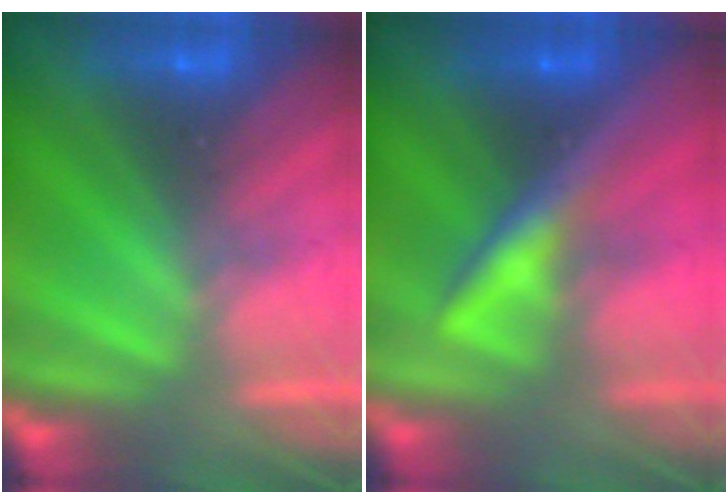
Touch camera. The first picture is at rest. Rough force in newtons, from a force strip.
{"total": 3.7}